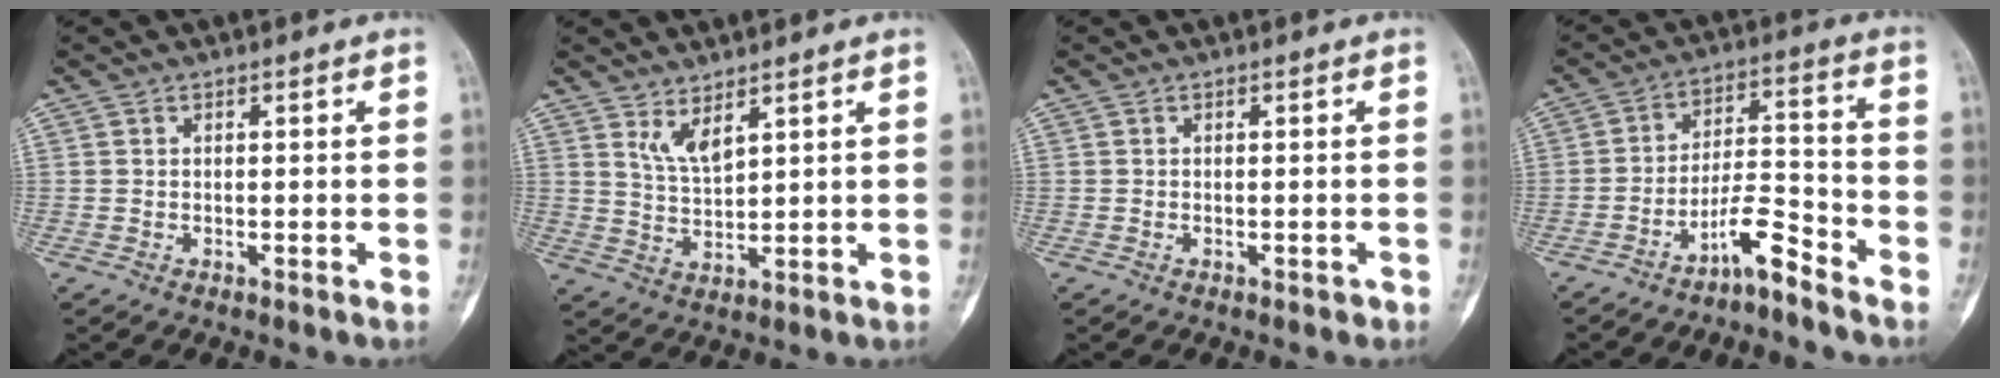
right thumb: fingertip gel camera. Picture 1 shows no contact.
{"total": 4.4, "force": [2.9, 1.4, 3.0], "torque": [-0.051, -0.028, 0.064]}
{"total": 0.5, "force": [-0.3, 0.3, 0.2], "torque": [0.000, 0.006, -0.001]}
{"total": 7.3, "force": [-5.6, 1.5, 4.4], "torque": [-0.074, 0.068, -0.103]}